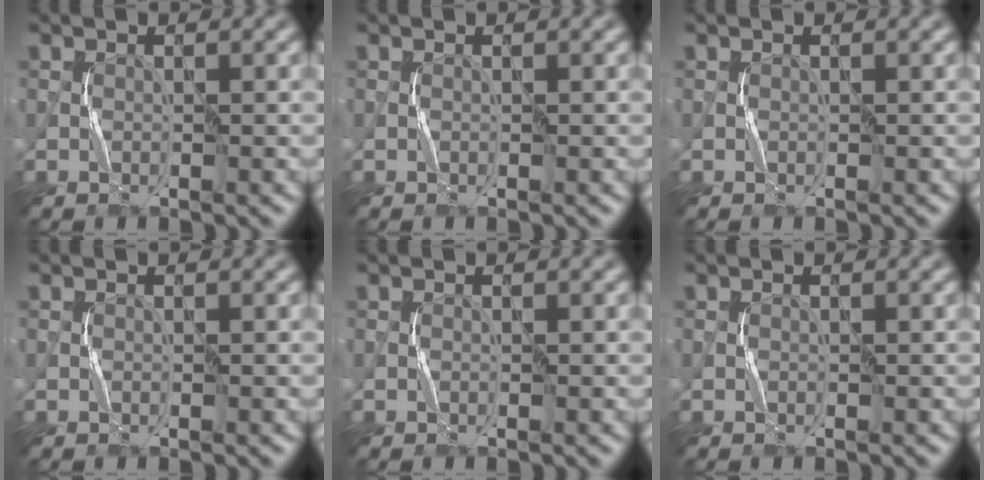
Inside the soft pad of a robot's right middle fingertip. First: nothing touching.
{"total": 0.0}
{"total": 0.0}
{"total": 0.0}
{"total": 0.0}
{"total": 0.0}